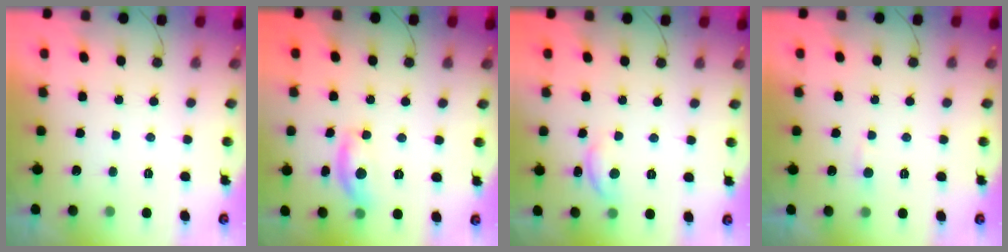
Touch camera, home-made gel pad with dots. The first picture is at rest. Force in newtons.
{"total": 10.1, "press": 10.1, "slide": 0.6}
{"total": 8.2, "press": 8.2, "slide": 0.7}
{"total": 2.7, "press": 2.7, "slide": 0.4}